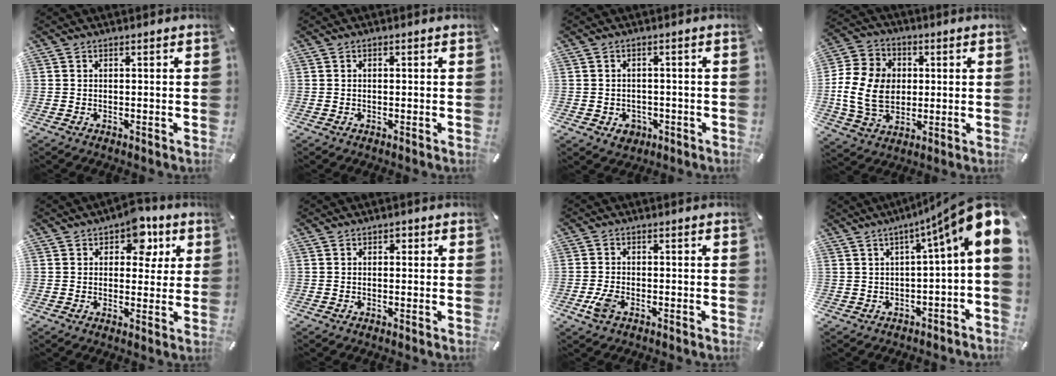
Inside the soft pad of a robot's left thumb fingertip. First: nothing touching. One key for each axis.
{"total": 0.6, "fx": 0.0, "fy": 0.4, "fz": 0.4, "tx": -0.010, "ty": 0.001, "tz": -0.002}
{"total": 3.7, "fx": -1.2, "fy": 3.2, "fz": 1.4, "tx": -0.014, "ty": 0.004, "tz": -0.023}
{"total": 14.3, "fx": -0.4, "fy": 11.7, "fz": 8.2, "tx": -0.187, "ty": 0.017, "tz": -0.007}
{"total": 8.9, "fx": 3.9, "fy": 6.0, "fz": 5.2, "tx": -0.052, "ty": -0.011, "tz": 0.062}
{"total": 1.0, "fx": 0.1, "fy": 0.9, "fz": 0.5, "tx": -0.010, "ty": 0.008, "tz": -0.001}
{"total": 3.9, "fx": -1.8, "fy": 2.1, "fz": 2.7, "tx": -0.071, "ty": -0.002, "tz": -0.038}
{"total": 11.9, "fx": 4.5, "fy": 1.7, "fz": 10.9, "tx": -0.154, "ty": -0.042, "tz": 0.065}